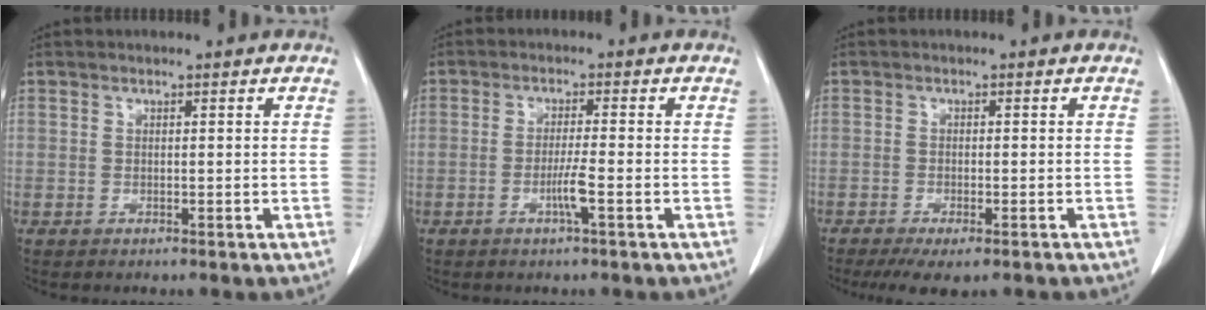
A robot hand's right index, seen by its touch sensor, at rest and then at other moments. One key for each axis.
{"total": 3.3, "fx": -1.3, "fy": -0.4, "fz": 3.0, "tx": -0.057, "ty": -0.005, "tz": -0.027}
{"total": 6.6, "fx": -4.9, "fy": 1.8, "fz": 4.0, "tx": -0.049, "ty": -0.011, "tz": -0.073}